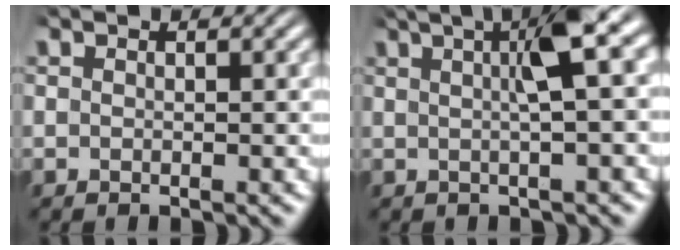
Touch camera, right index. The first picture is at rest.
{"total": 6.9, "force": [2.9, 1.4, 6.1], "torque": [-0.076, 0.033, 0.030]}